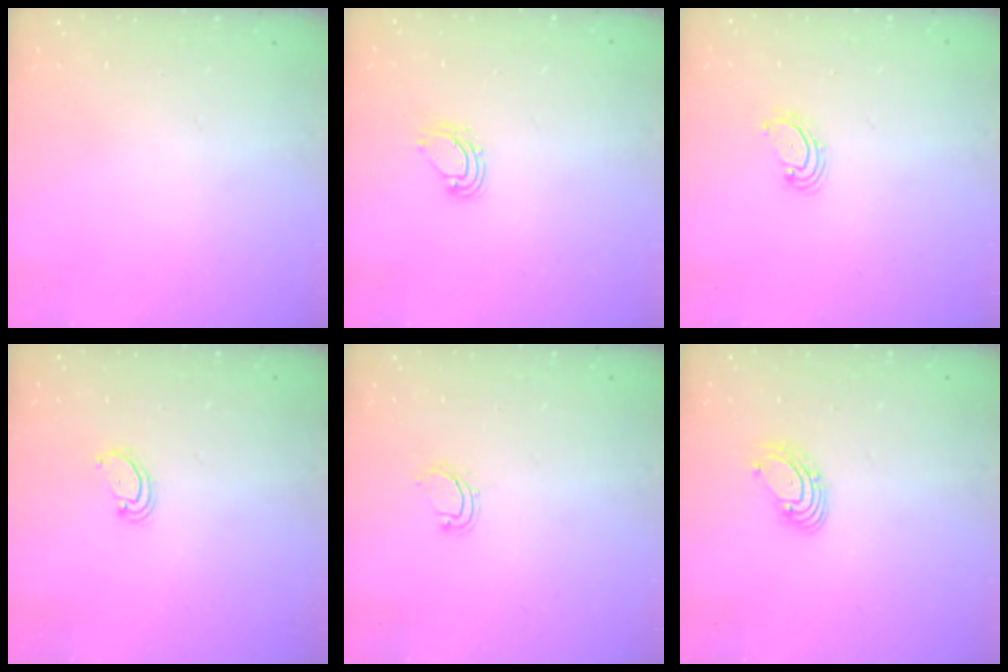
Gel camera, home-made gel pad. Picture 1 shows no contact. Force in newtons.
{"total": 5.4, "press": 5.4, "slide": 0.3}
{"total": 3.1, "press": 3.1, "slide": 0.4}
{"total": 2.4, "press": 2.4, "slide": 0.2}
{"total": 4.7, "press": 4.6, "slide": 0.9}
{"total": 3.7, "press": 3.7, "slide": 0.4}